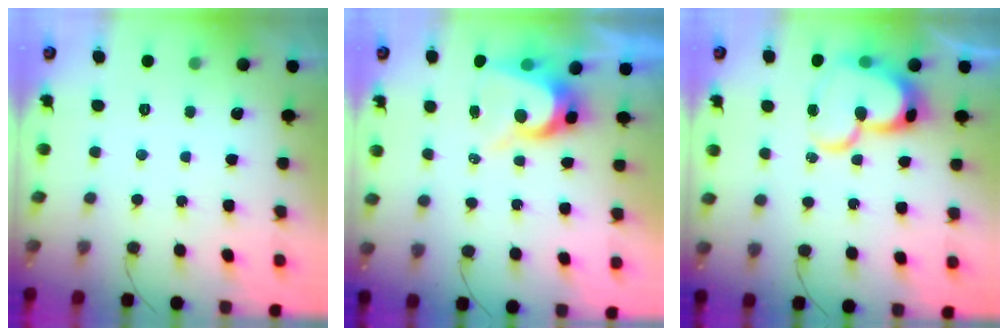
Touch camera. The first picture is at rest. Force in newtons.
{"total": 7.7, "press": 7.7, "slide": 0.7}
{"total": 18.9, "press": 18.8, "slide": 1.5}